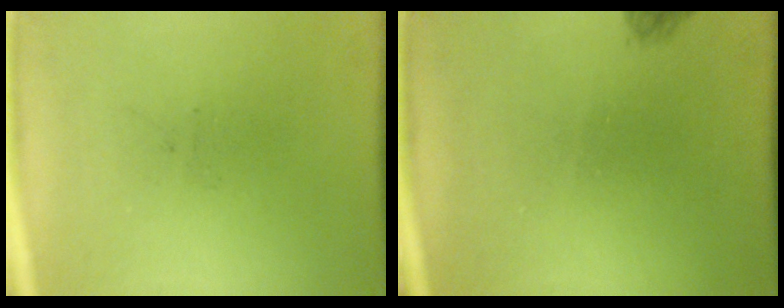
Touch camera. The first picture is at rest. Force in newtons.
{"total": 0.8}